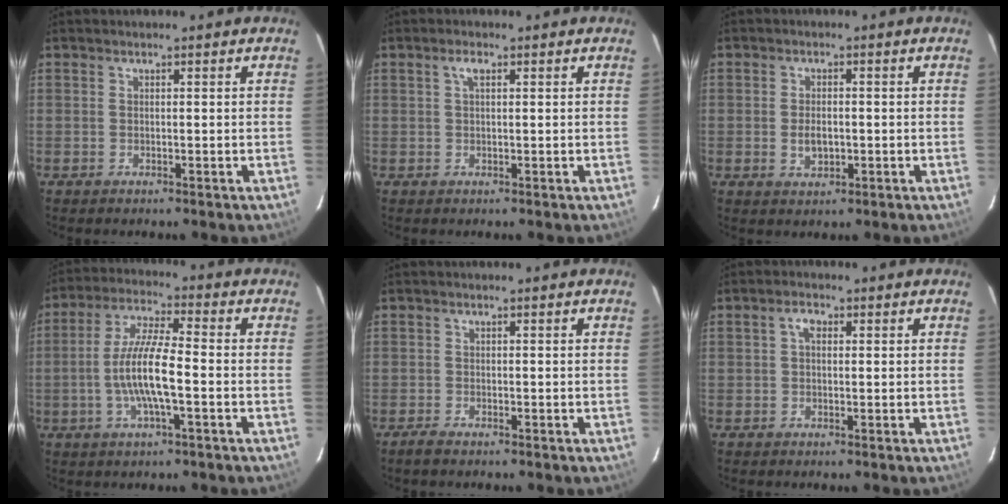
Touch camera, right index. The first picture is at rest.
{"total": 1.6, "force": [0.7, 0.6, 1.3], "torque": [-0.026, 0.005, 0.011]}
{"total": 3.6, "force": [-0.7, 2.2, 2.7], "torque": [-0.049, -0.003, -0.010]}
{"total": 10.5, "force": [-2.5, 1.7, 10.0], "torque": [-0.200, 0.000, -0.048]}
{"total": 1.8, "force": [-1.5, 0.5, 0.8], "torque": [-0.020, -0.006, -0.030]}
{"total": 1.9, "force": [0.4, 1.2, 1.4], "torque": [-0.027, 0.009, 0.006]}